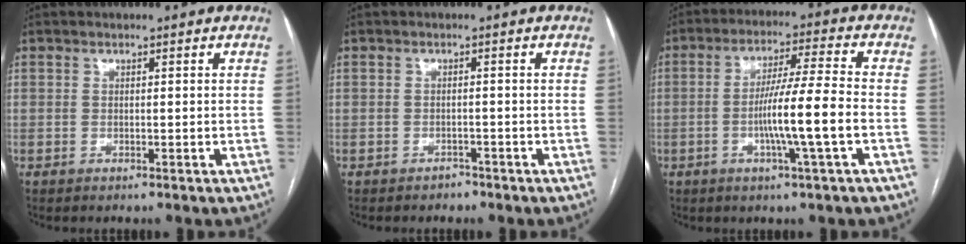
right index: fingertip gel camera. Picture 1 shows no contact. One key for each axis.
{"total": 1.3, "fx": -1.0, "fy": 0.8, "fz": -0.1, "tx": -0.003, "ty": 0.002, "tz": -0.019}
{"total": 10.1, "fx": -2.4, "fy": -1.0, "fz": 9.8, "tx": -0.177, "ty": -0.001, "tz": -0.044}